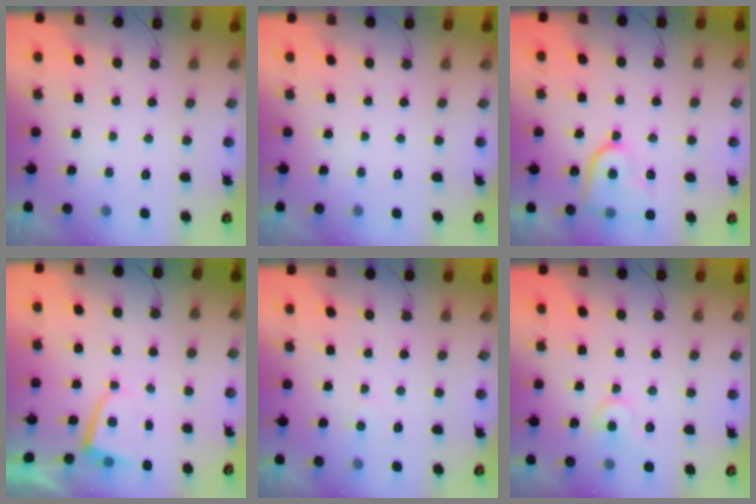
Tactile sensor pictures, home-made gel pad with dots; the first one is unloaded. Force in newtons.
{"total": 0.0}
{"total": 12.3, "press": 12.3, "slide": 1.1}
{"total": 1.6, "press": 1.6, "slide": 0.3}
{"total": 2.8, "press": 2.8, "slide": 0.2}
{"total": 8.7, "press": 8.7, "slide": 0.8}